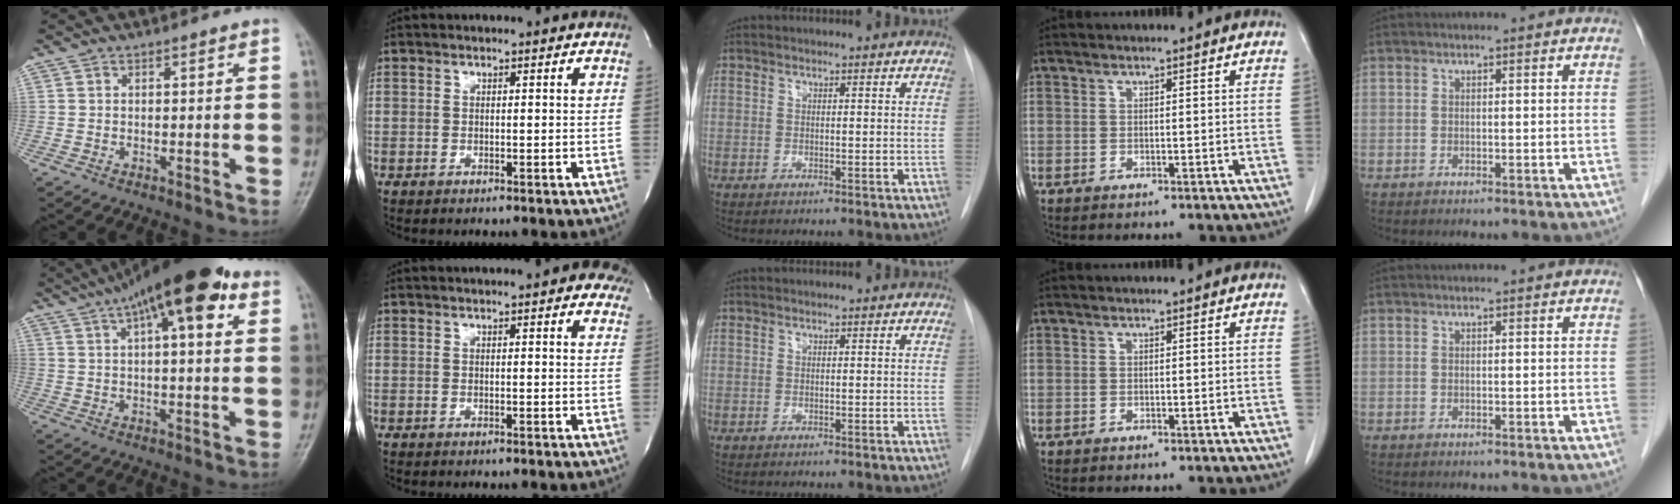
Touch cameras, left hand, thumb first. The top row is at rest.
{"thumb": {"total": 18.2, "force": [8.9, 6.0, 14.7], "torque": [-0.220, 0.013, 0.135]}, "index": {"total": 9.3, "force": [7.5, 2.1, 5.0], "torque": [-0.057, 0.010, 0.071]}}